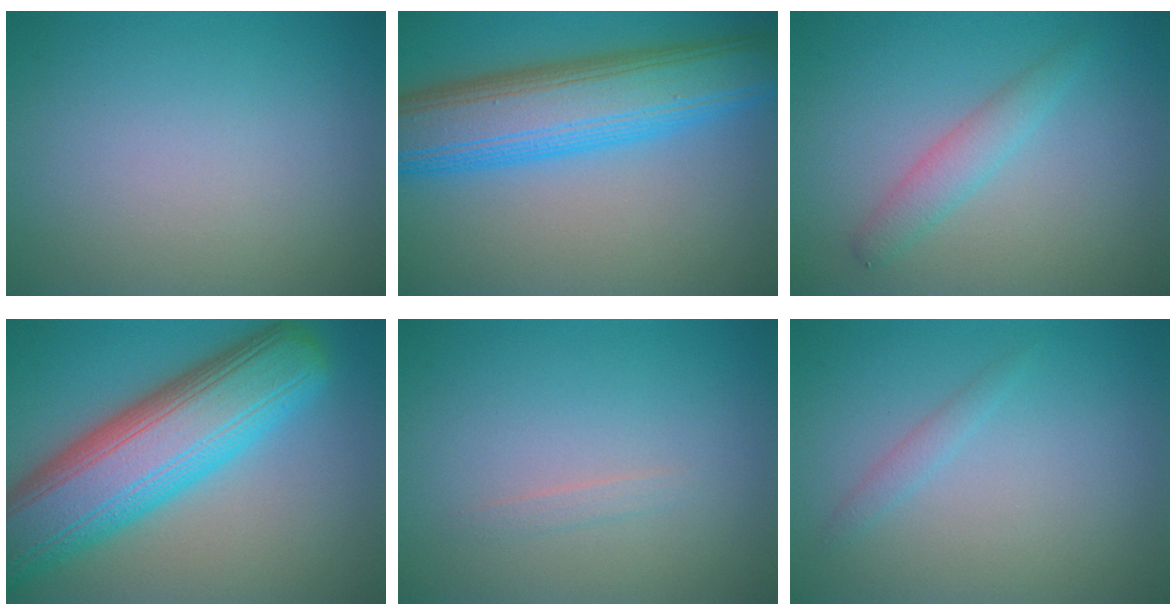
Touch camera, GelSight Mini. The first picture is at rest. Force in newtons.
{"total": 10.5, "press": 10.5, "slide": 0.3}
{"total": 2.3, "press": 2.3, "slide": 0.1}
{"total": 12.6, "press": 12.6, "slide": 0.4}
{"total": 0.6, "press": 0.6, "slide": 0.1}
{"total": 1.0, "press": 1.0, "slide": 0.0}